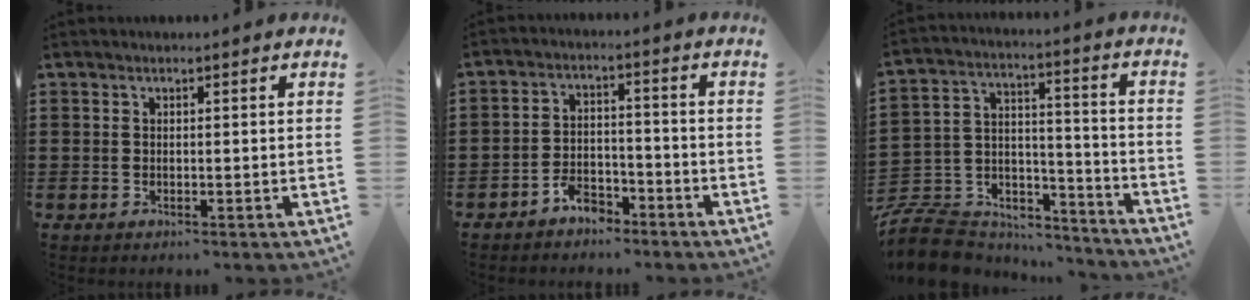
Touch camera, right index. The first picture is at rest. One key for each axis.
{"total": 3.9, "fx": -3.3, "fy": 1.7, "fz": 1.2, "tx": -0.022, "ty": 0.012, "tz": -0.063}
{"total": 8.5, "fx": -7.6, "fy": 3.6, "fz": 1.5, "tx": -0.050, "ty": 0.007, "tz": -0.149}